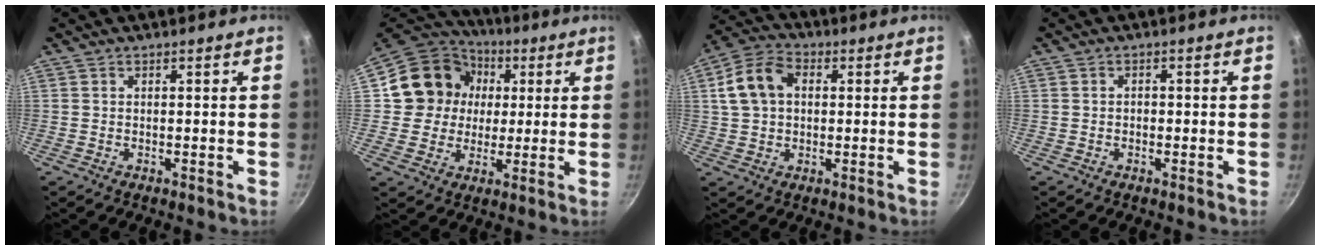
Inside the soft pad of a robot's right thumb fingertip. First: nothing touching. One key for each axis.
{"total": 15.1, "fx": 2.7, "fy": 13.8, "fz": 5.6, "tx": -0.072, "ty": 0.022, "tz": 0.037}
{"total": 10.2, "fx": 1.9, "fy": 7.3, "fz": 6.9, "tx": -0.113, "ty": 0.020, "tz": 0.023}
{"total": 0.9, "fx": -0.4, "fy": 0.7, "fz": 0.4, "tx": -0.006, "ty": 0.002, "tz": -0.005}